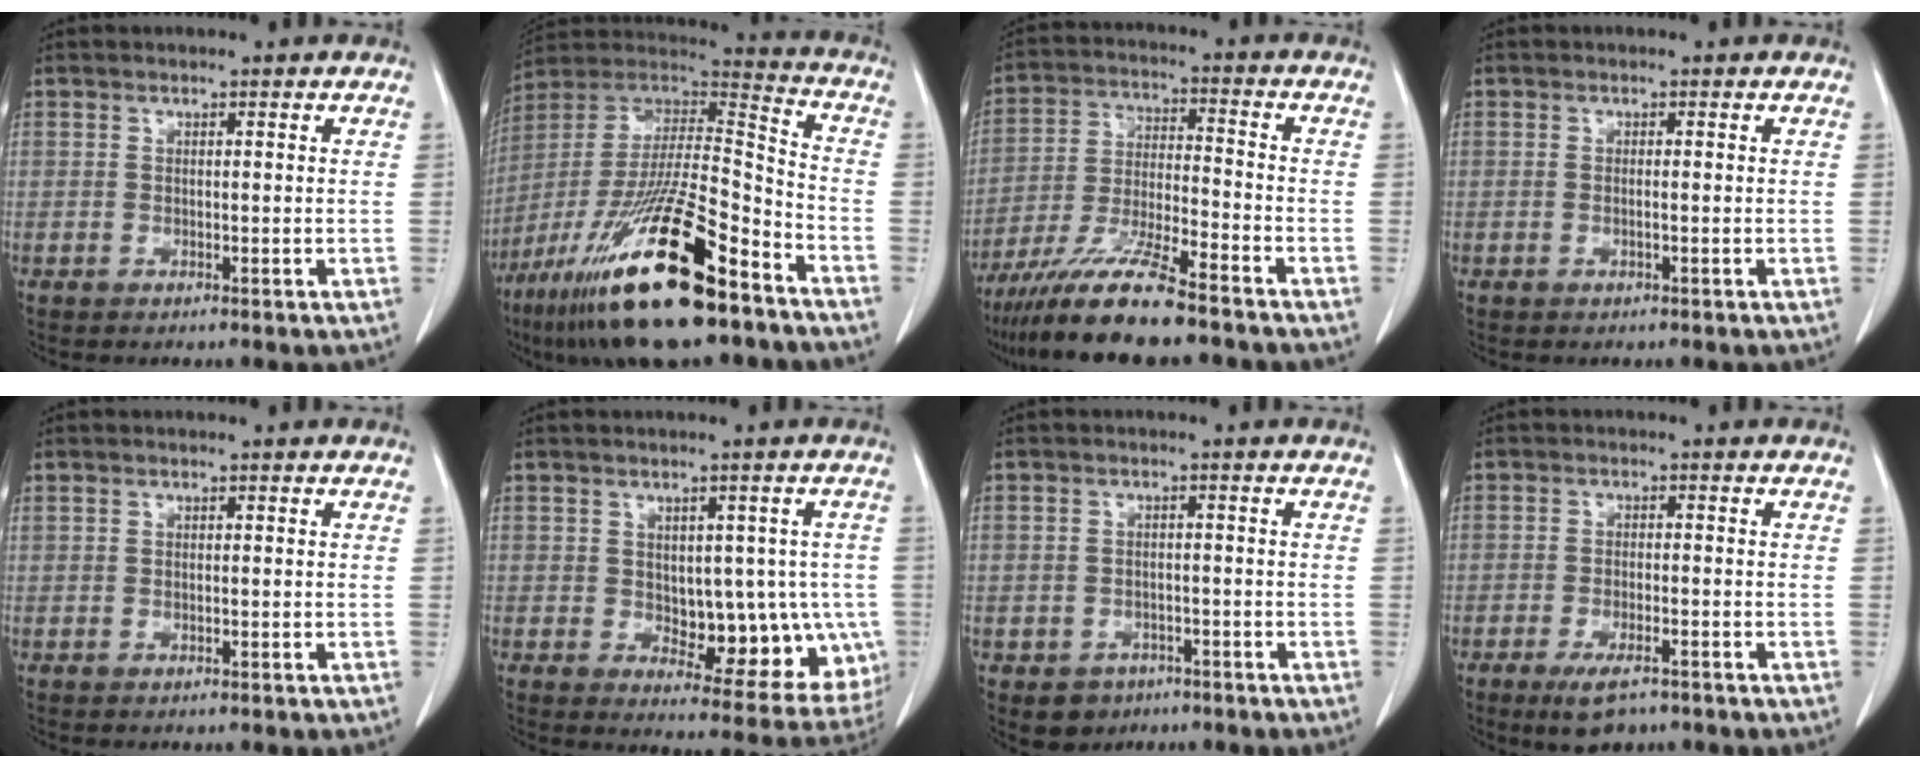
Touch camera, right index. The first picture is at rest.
{"total": 26.0, "force": [-15.8, 4.0, 20.2], "torque": [-0.375, -0.038, -0.282]}
{"total": 12.7, "force": [-9.9, 0.5, 7.9], "torque": [-0.150, -0.024, -0.178]}
{"total": 0.5, "force": [-0.1, 0.0, 0.5], "torque": [-0.009, 0.001, -0.003]}
{"total": 0.0}
{"total": 12.1, "force": [-1.4, 6.8, 9.9], "torque": [-0.103, 0.010, 0.000]}
{"total": 3.9, "force": [-2.1, 3.2, 0.7], "torque": [-0.006, 0.009, -0.022]}
{"total": 5.3, "force": [-3.5, 1.6, 3.6], "torque": [-0.064, -0.008, -0.051]}